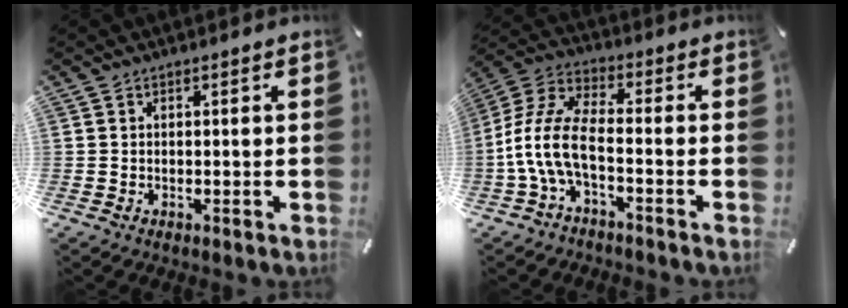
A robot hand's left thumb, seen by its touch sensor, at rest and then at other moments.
{"total": 9.9, "force": [-3.8, 4.5, 8.0], "torque": [-0.187, -0.012, -0.076]}